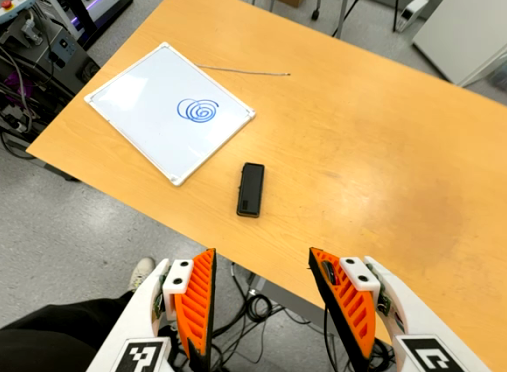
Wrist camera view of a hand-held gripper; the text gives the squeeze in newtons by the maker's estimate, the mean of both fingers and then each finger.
{"total": 0.0}